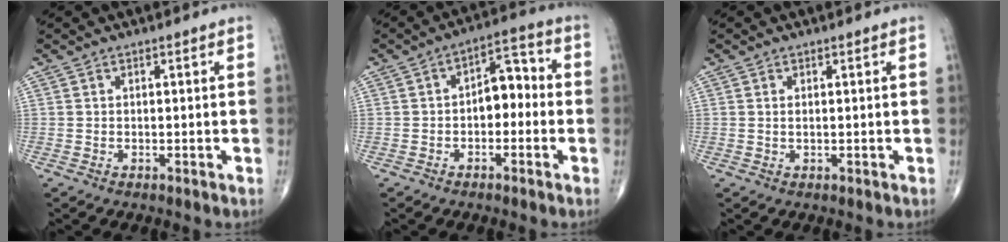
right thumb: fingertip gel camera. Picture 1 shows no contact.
{"total": 7.3, "force": [-0.8, 4.4, 5.8], "torque": [-0.057, 0.032, -0.026]}
{"total": 0.7, "force": [0.2, 0.2, 0.6], "torque": [-0.014, -0.001, 0.004]}